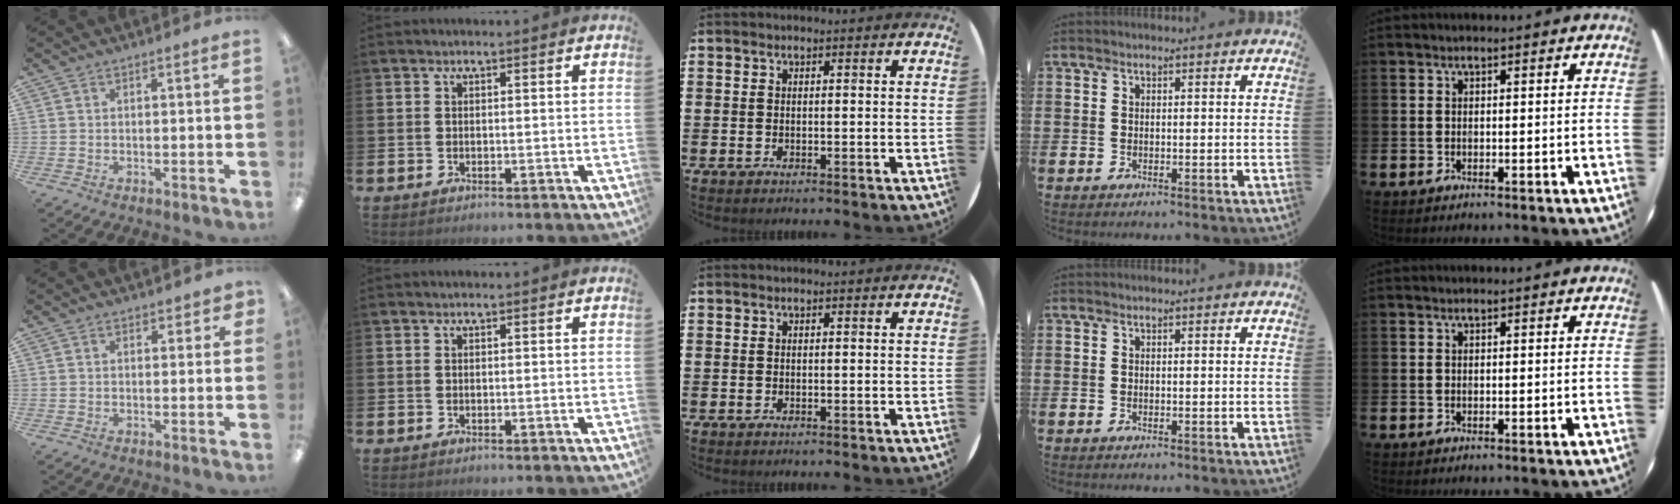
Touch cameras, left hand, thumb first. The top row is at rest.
{"thumb": {"total": 1.4, "force": [0.3, 1.0, 0.9], "torque": [-0.009, 0.000, 0.005]}}